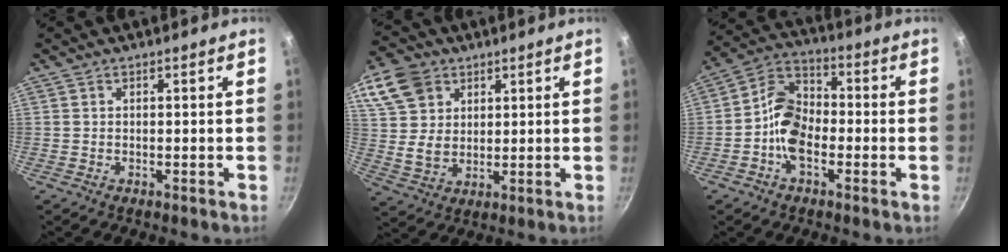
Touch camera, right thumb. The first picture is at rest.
{"total": 14.0, "force": [6.8, 10.5, 6.2], "torque": [-0.114, -0.008, 0.133]}
{"total": 9.5, "force": [-2.6, 6.1, 6.9], "torque": [-0.104, 0.039, -0.066]}